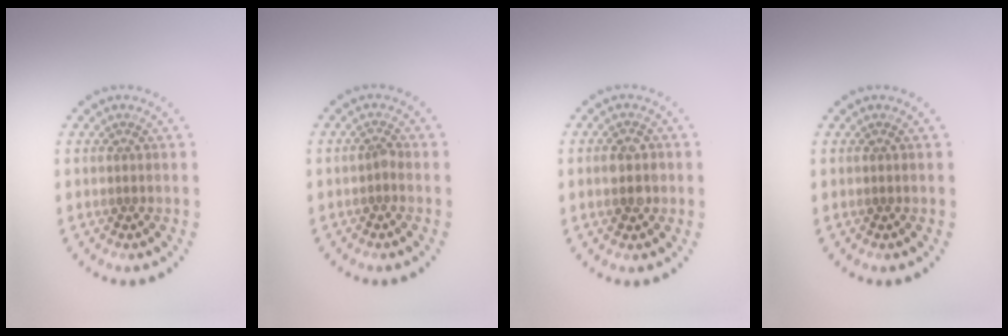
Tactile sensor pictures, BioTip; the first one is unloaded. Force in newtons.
{"total": 0.6, "press": 0.5, "slide": 0.4}
{"total": 2.0, "press": 2.0, "slide": 0.2}
{"total": 0.0}